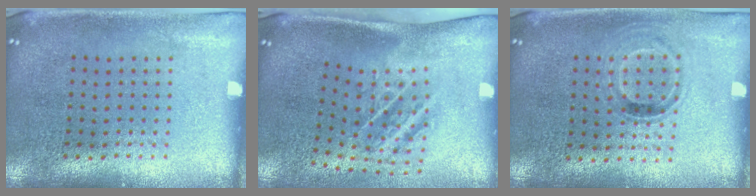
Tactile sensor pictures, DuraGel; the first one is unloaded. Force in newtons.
{"total": 2.0, "press": 1.2, "slide": 1.6}
{"total": 0.9, "press": 0.8, "slide": 0.3}